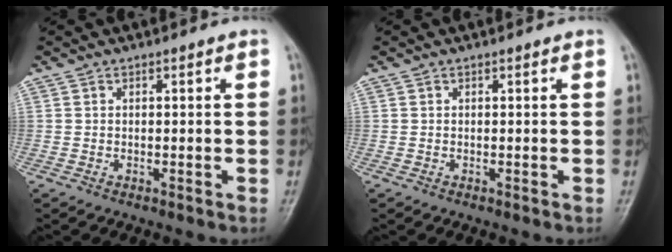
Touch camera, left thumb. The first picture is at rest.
{"total": 0.0}